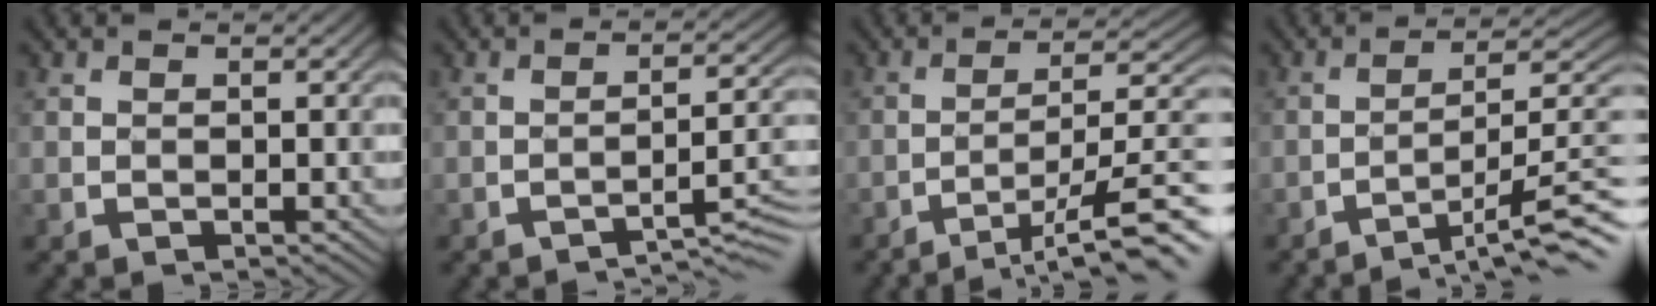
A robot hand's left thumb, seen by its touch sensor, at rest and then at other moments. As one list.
[{"total": 5.1, "force": [-3.4, 0.9, 3.7], "torque": [-0.050, 0.018, -0.060]}, {"total": 11.4, "force": [-6.7, 2.3, 9.0], "torque": [-0.132, 0.009, -0.094]}, {"total": 10.4, "force": [-6.2, 1.9, 8.1], "torque": [-0.118, 0.009, -0.090]}]